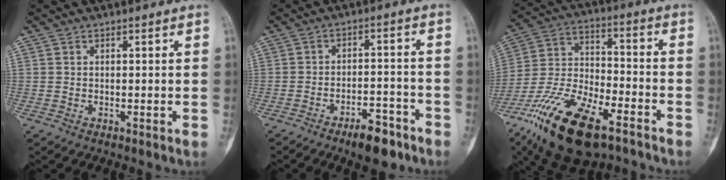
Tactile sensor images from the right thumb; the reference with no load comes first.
{"total": 7.8, "force": [-5.3, 3.1, 4.9], "torque": [-0.063, 0.035, -0.080]}
{"total": 22.0, "force": [-13.6, 9.0, 14.8], "torque": [-0.302, 0.049, -0.245]}